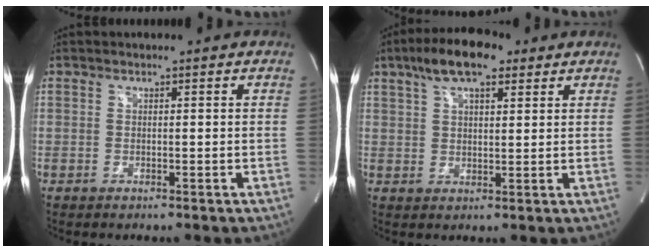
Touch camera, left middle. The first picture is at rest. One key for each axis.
{"total": 9.3, "fx": 5.8, "fy": 3.1, "fz": 6.5, "tx": -0.121, "ty": 0.023, "tz": 0.097}